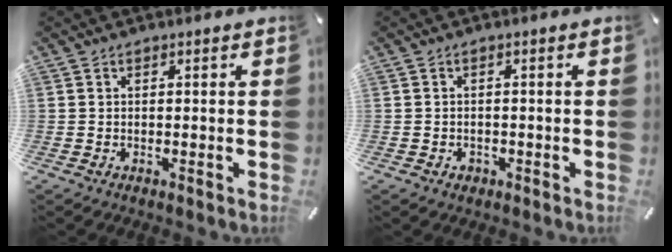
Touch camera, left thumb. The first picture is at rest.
{"total": 1.6, "force": [-0.6, 1.3, 0.7], "torque": [-0.013, 0.004, -0.014]}